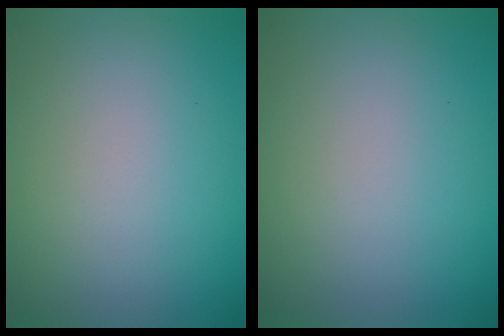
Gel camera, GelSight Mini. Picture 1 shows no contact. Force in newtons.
{"total": 0.0}